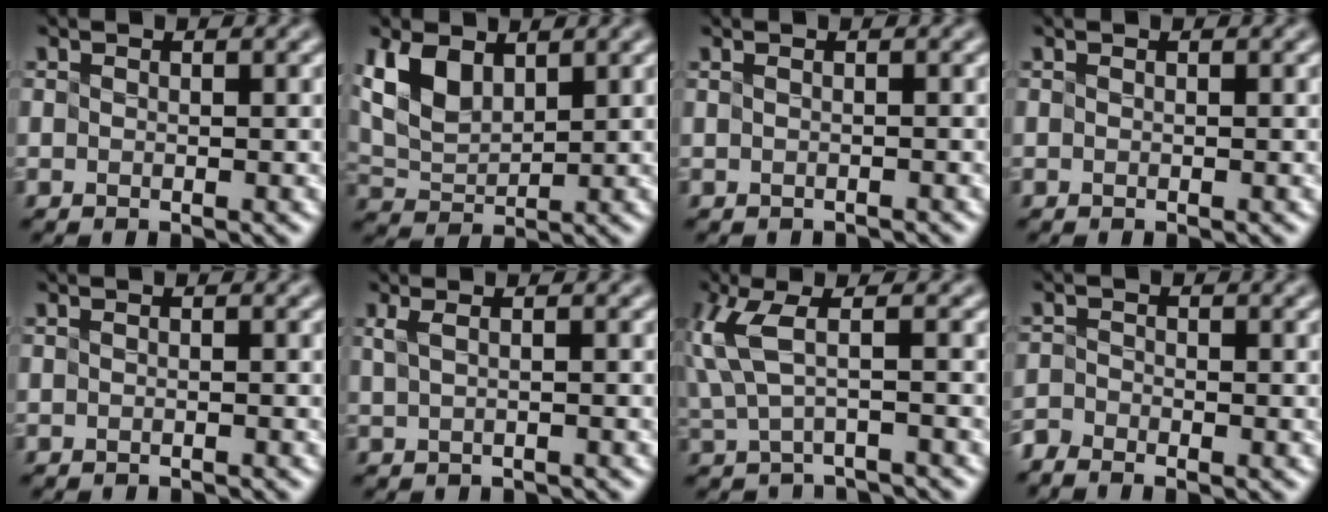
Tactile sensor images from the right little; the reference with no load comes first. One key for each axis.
{"total": 3.9, "fx": 2.1, "fy": 2.1, "fz": 2.5, "tx": -0.063, "ty": -0.001, "tz": 0.052}
{"total": 0.6, "fx": -0.4, "fy": 0.1, "fz": 0.5, "tx": -0.003, "ty": -0.009, "tz": -0.012}
{"total": 0.0}
{"total": 1.1, "fx": -1.0, "fy": 0.1, "fz": 0.5, "tx": 0.002, "ty": -0.012, "tz": -0.021}
{"total": 1.4, "fx": 0.6, "fy": 0.4, "fz": 1.2, "tx": -0.025, "ty": -0.004, "tz": 0.012}
{"total": 3.0, "fx": -0.2, "fy": 0.8, "fz": 2.9, "tx": -0.083, "ty": -0.016, "tz": 0.009}
{"total": 2.1, "fx": -2.1, "fy": -0.4, "fz": -0.2, "tx": -0.005, "ty": -0.005, "tz": -0.036}